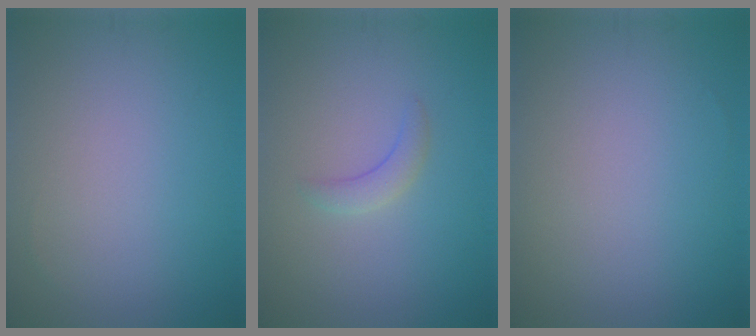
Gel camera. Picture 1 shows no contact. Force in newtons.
{"total": 1.6, "press": 1.6, "slide": 0.2}
{"total": 0.0}